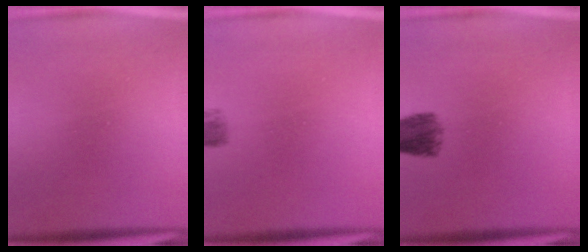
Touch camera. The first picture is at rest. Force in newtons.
{"total": 2.6}
{"total": 4.6}